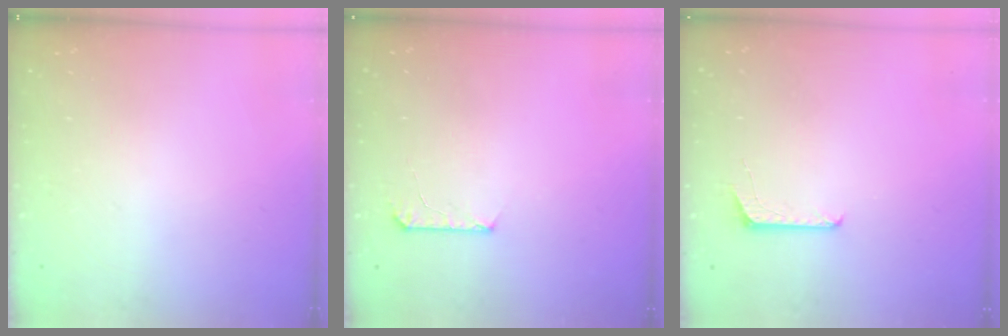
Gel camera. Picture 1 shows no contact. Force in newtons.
{"total": 6.3, "press": 6.3, "slide": 0.7}
{"total": 6.1, "press": 6.1, "slide": 0.6}